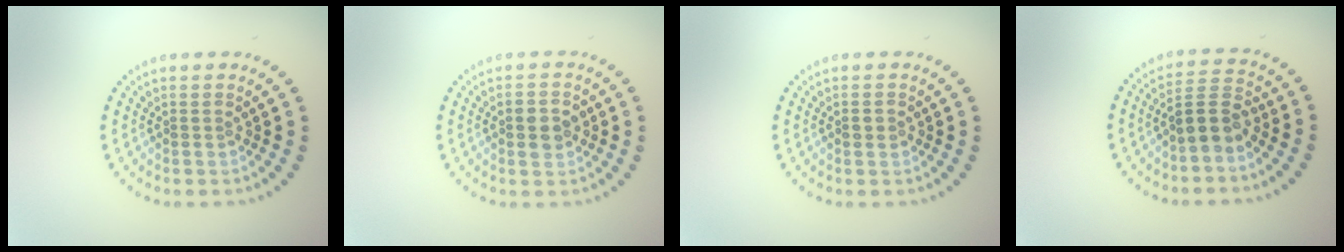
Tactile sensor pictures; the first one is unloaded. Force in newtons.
{"total": 2.5, "press": 2.5, "slide": 0.2}
{"total": 1.0, "press": 1.0, "slide": 0.0}
{"total": 3.3, "press": 3.0, "slide": 1.4}